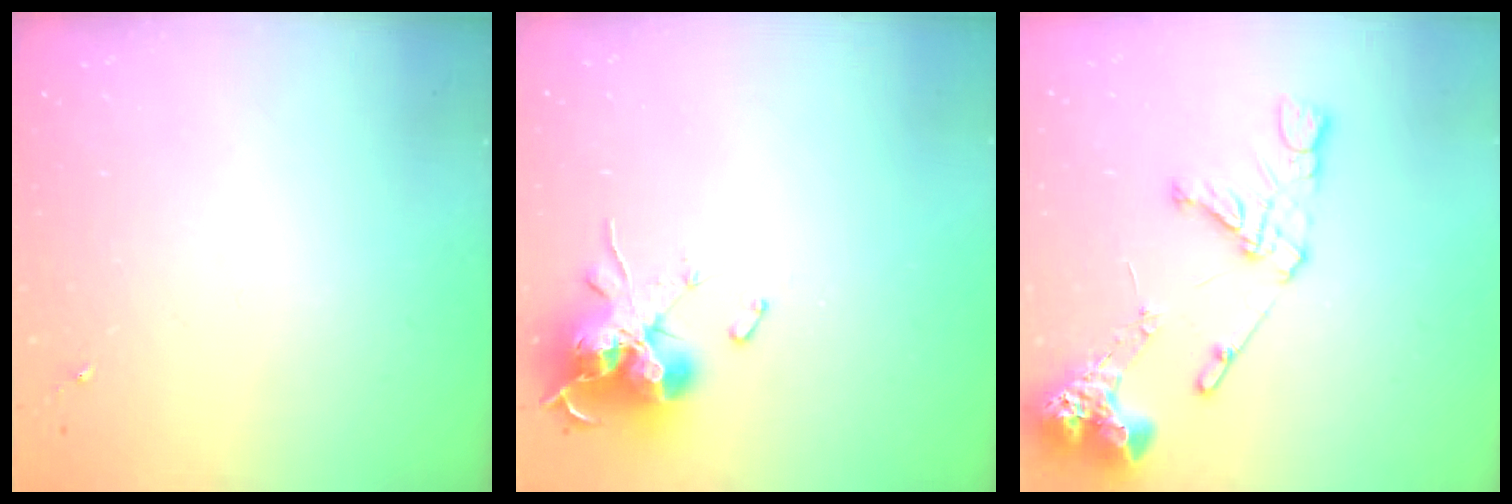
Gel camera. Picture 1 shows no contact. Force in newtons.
{"total": 16.4, "press": 16.4, "slide": 0.1}
{"total": 15.7, "press": 15.5, "slide": 1.9}